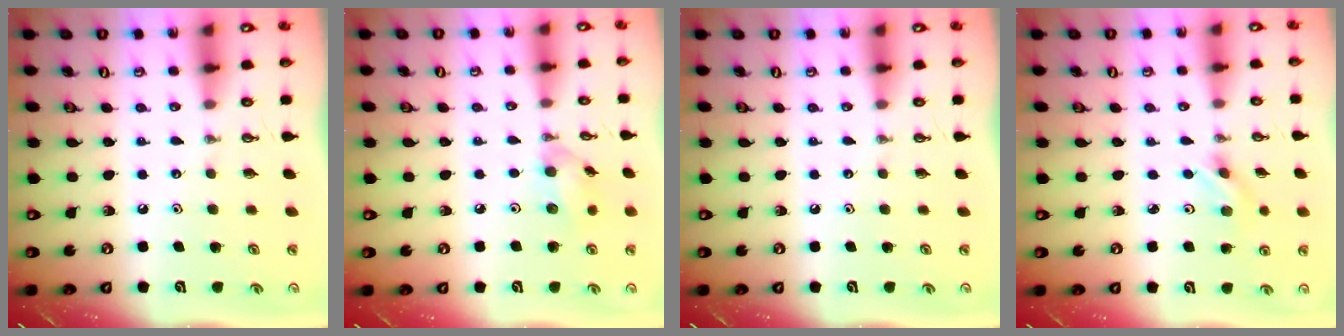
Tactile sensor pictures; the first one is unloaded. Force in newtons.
{"total": 8.5, "press": 8.4, "slide": 0.4}
{"total": 0.0}
{"total": 2.3, "press": 2.1, "slide": 0.8}